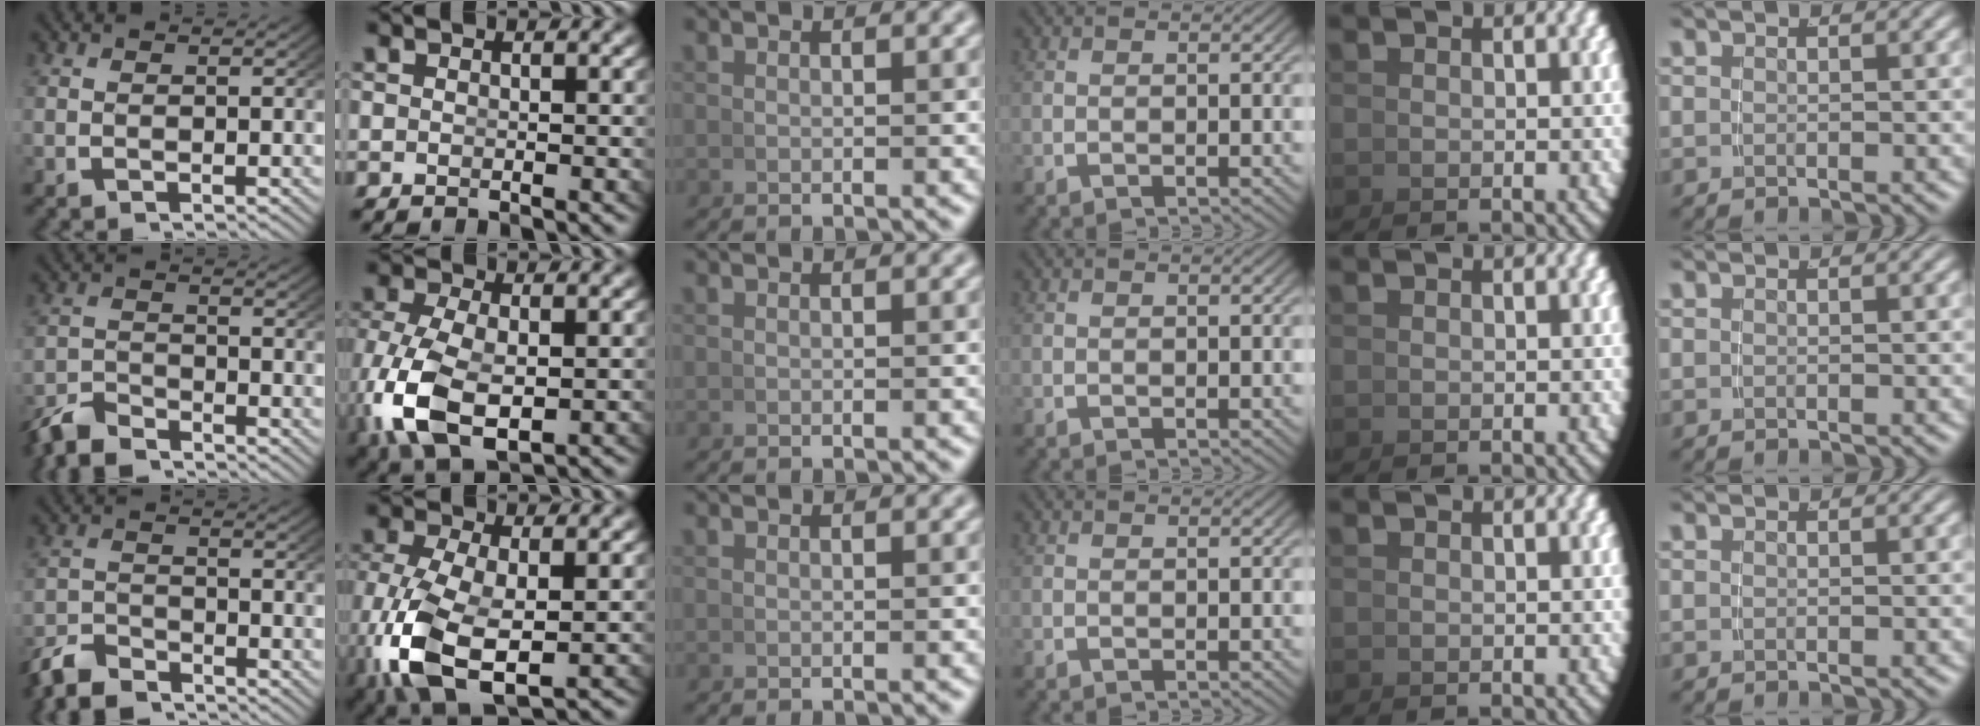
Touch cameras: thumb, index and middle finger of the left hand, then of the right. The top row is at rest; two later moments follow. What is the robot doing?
{"motion": "grasp_and_lifting", "object": "coin"}